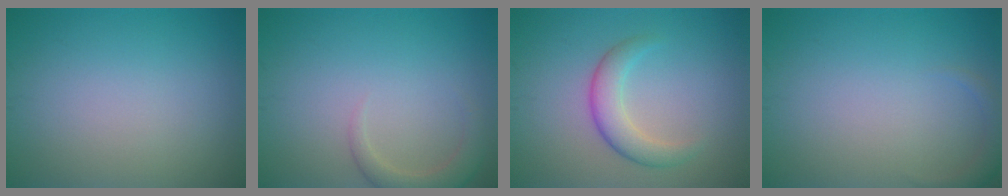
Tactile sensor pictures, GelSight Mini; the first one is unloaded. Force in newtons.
{"total": 2.4, "press": 2.4, "slide": 0.3}
{"total": 3.2, "press": 3.2, "slide": 0.0}
{"total": 1.4, "press": 1.4, "slide": 0.1}